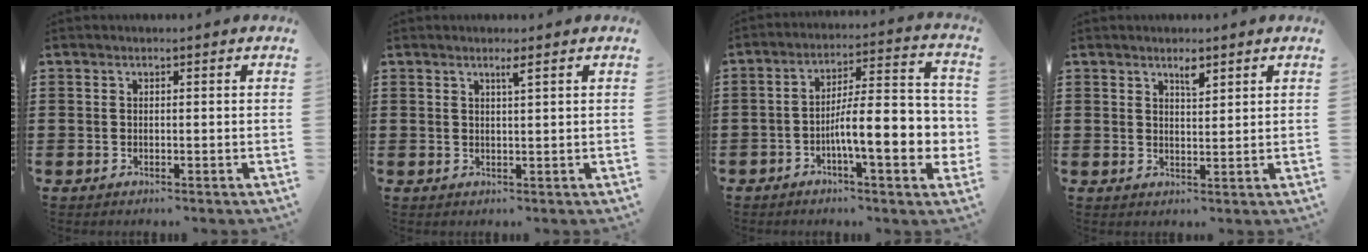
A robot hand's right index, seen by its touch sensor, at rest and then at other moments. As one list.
[{"total": 1.4, "force": [0.8, -0.2, 1.1], "torque": [-0.021, -0.003, 0.013]}, {"total": 11.1, "force": [-3.1, 3.0, 10.2], "torque": [-0.155, -0.015, -0.059]}, {"total": 2.3, "force": [1.7, 0.7, 1.4], "torque": [-0.014, -0.004, 0.026]}]